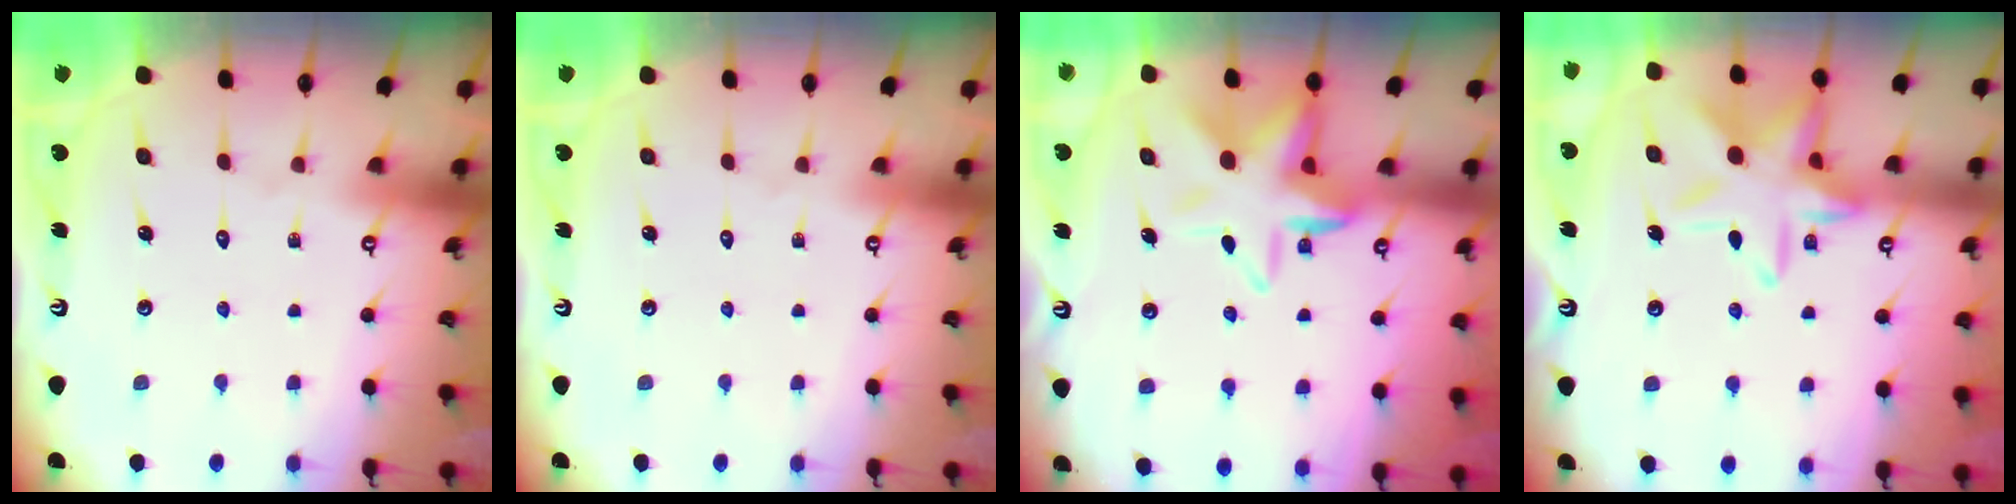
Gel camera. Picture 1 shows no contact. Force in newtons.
{"total": 0.0}
{"total": 10.9, "press": 10.6, "slide": 2.5}
{"total": 14.9, "press": 14.9, "slide": 1.1}